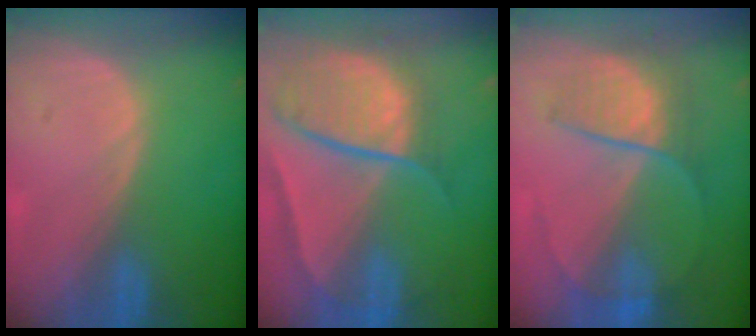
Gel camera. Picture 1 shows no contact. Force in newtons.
{"total": 10.7, "press": 8.9, "slide": 5.9}
{"total": 6.6, "press": 6.5, "slide": 1.5}